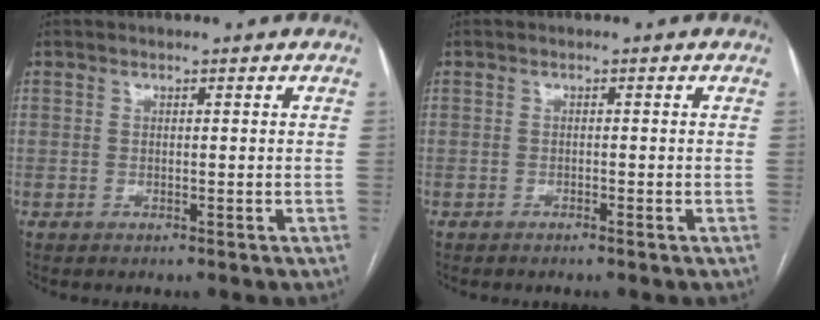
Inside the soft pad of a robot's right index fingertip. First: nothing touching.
{"total": 0.5, "force": [-0.4, 0.0, 0.3], "torque": [-0.009, 0.000, -0.008]}